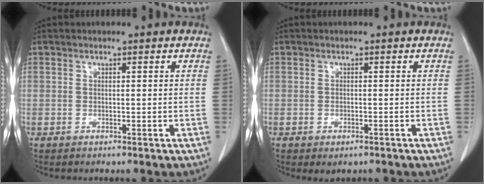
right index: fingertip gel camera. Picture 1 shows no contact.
{"total": 1.8, "force": [-1.2, 0.8, 1.1], "torque": [-0.014, -0.003, -0.007]}